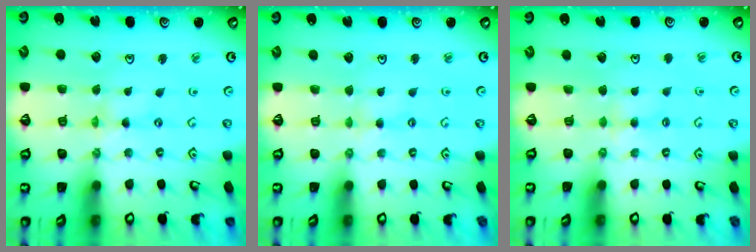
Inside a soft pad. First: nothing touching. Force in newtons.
{"total": 1.9, "press": 1.8, "slide": 0.4}
{"total": 2.7, "press": 2.7, "slide": 0.5}